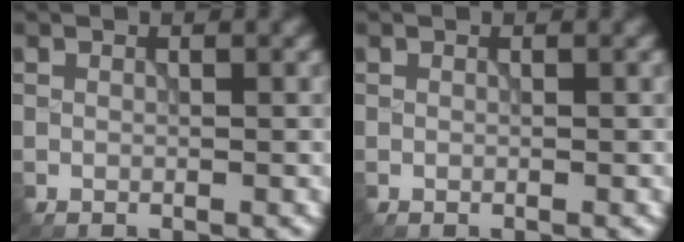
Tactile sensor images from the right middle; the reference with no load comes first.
{"total": 0.0}